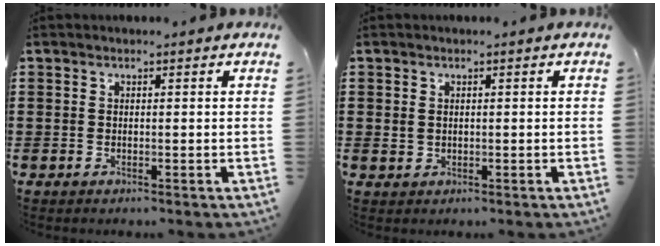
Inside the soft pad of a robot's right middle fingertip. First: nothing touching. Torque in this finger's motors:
{"motor_torque": [-0.04, -0.07, -0.02, -0.01]}